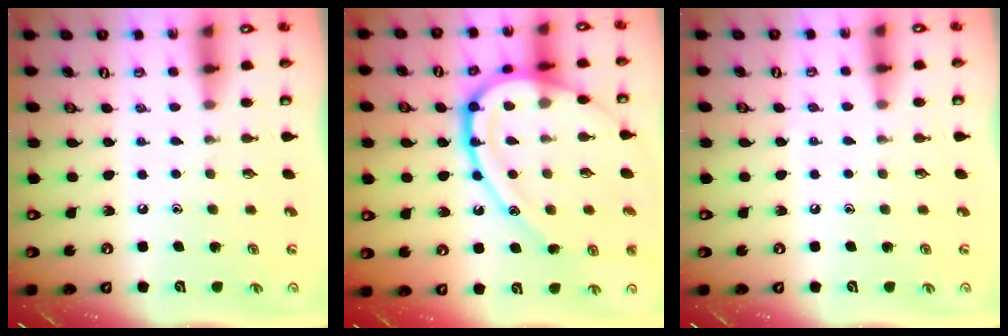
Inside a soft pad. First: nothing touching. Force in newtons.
{"total": 21.7, "press": 21.6, "slide": 1.7}
{"total": 3.5, "press": 3.5, "slide": 0.4}